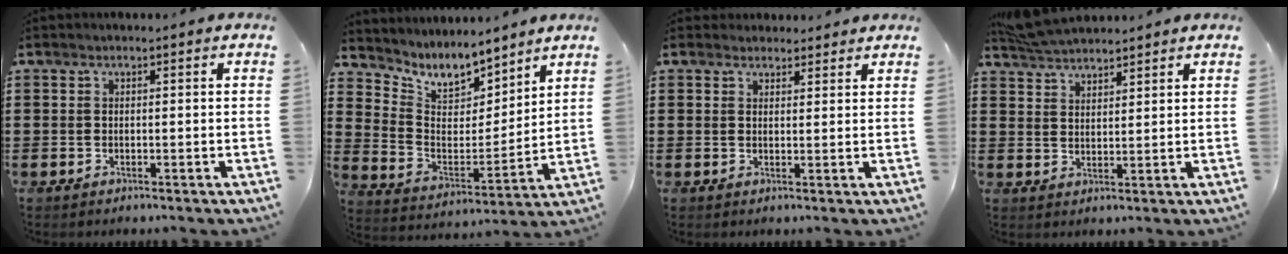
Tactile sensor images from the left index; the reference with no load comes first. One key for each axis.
{"total": 7.4, "fx": 6.9, "fy": 2.5, "fz": 1.2, "tx": -0.058, "ty": -0.052, "tz": 0.123}
{"total": 2.4, "fx": 2.2, "fy": 0.9, "fz": -0.1, "tx": -0.005, "ty": 0.003, "tz": 0.042}
{"total": 5.3, "fx": 5.1, "fy": 1.2, "fz": 0.9, "tx": -0.036, "ty": -0.010, "tz": 0.097}